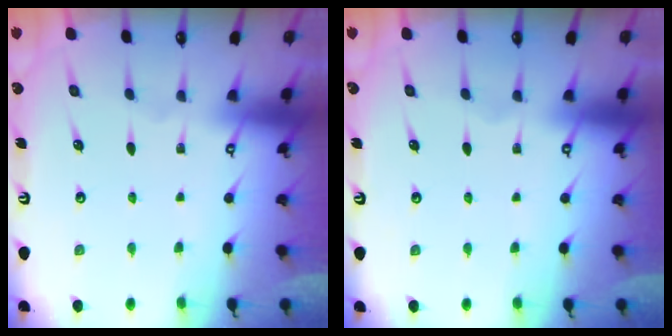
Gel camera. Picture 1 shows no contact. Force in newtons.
{"total": 0.0}